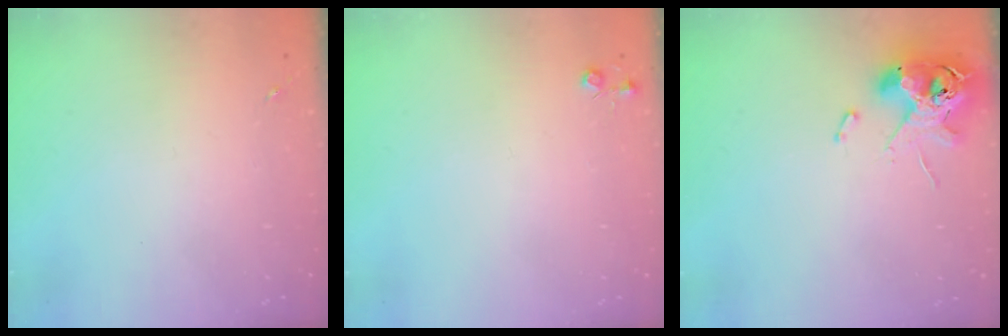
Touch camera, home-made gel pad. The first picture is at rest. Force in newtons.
{"total": 3.7, "press": 3.7, "slide": 0.5}
{"total": 11.6, "press": 11.4, "slide": 2.0}